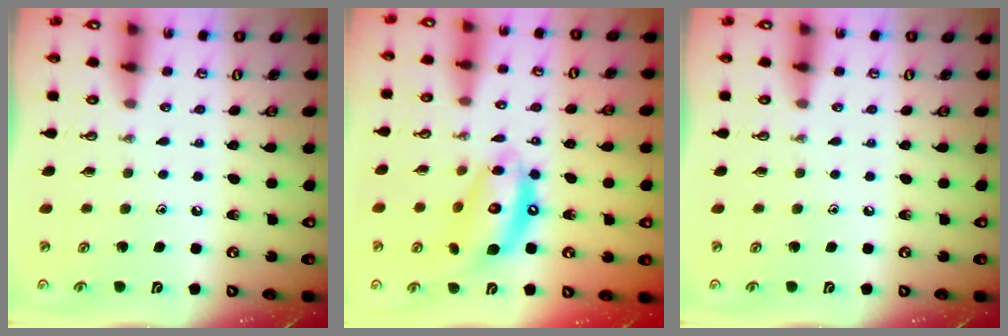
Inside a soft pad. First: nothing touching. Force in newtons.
{"total": 12.6, "press": 12.5, "slide": 1.4}
{"total": 0.0}